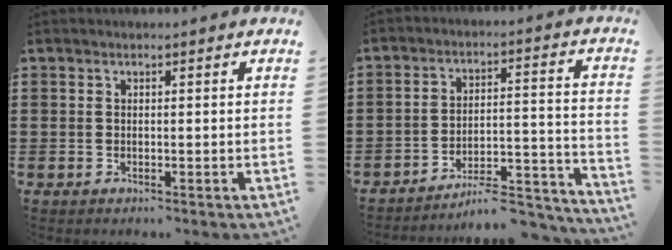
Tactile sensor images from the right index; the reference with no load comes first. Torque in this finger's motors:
{"motor_torque": [-0.10, 0.02, -0.36, -0.21]}